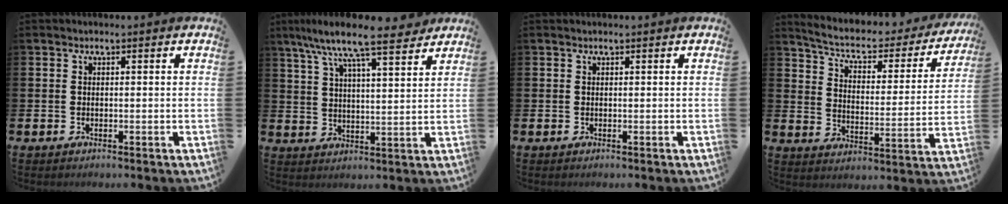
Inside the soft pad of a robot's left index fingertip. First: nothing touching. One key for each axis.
{"total": 10.4, "fx": 9.0, "fy": 1.7, "fz": 5.0, "tx": -0.106, "ty": -0.050, "tz": 0.155}
{"total": 0.0}
{"total": 5.3, "fx": 4.4, "fy": 1.9, "fz": 2.2, "tx": -0.070, "ty": -0.033, "tz": 0.066}